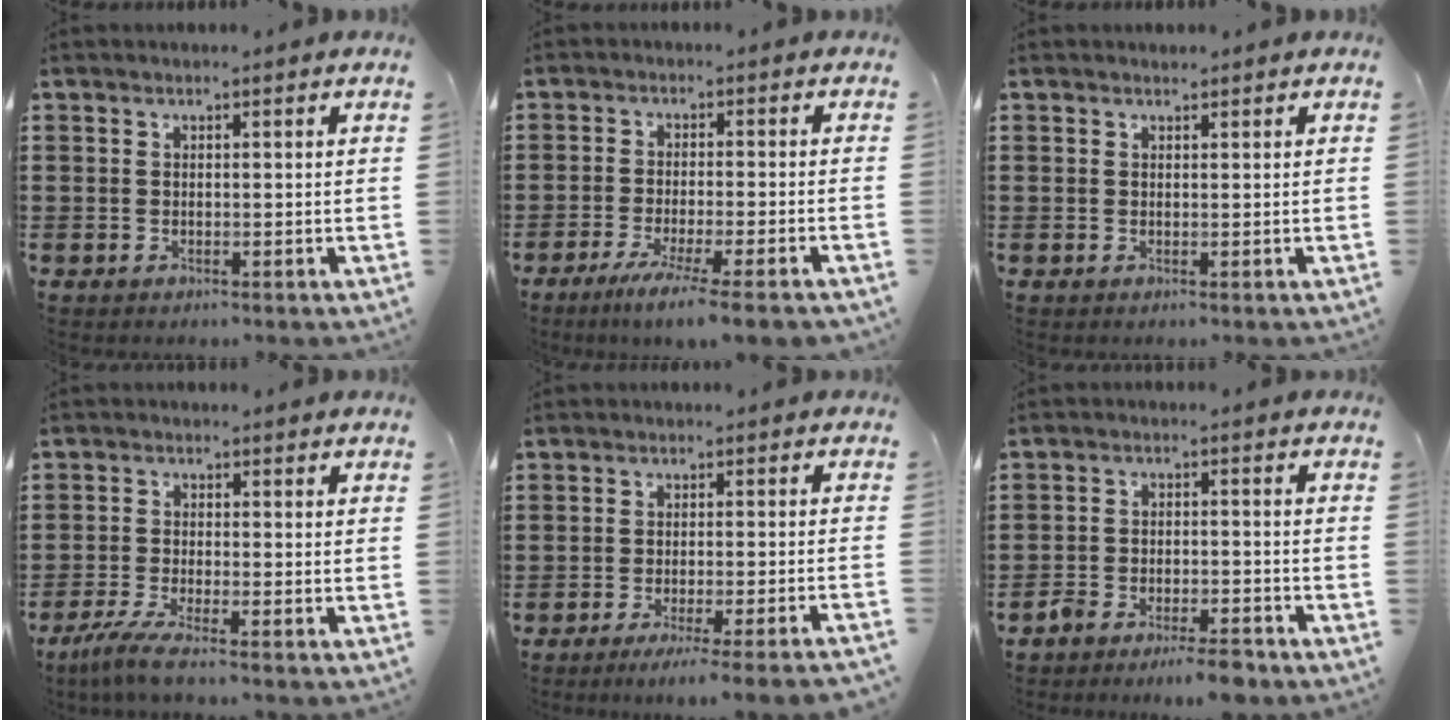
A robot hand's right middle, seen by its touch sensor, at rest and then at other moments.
{"total": 5.0, "force": [-3.9, -0.6, 3.0], "torque": [-0.060, -0.022, -0.071]}
{"total": 0.6, "force": [0.4, 0.4, 0.0], "torque": [0.007, -0.001, 0.006]}
{"total": 4.0, "force": [-3.2, -0.1, 2.4], "torque": [-0.068, -0.021, -0.067]}
{"total": 3.3, "force": [-2.7, -0.8, 1.7], "torque": [-0.027, -0.010, -0.052]}
{"total": 4.5, "force": [-4.3, 0.3, 1.4], "torque": [-0.030, 0.005, -0.085]}